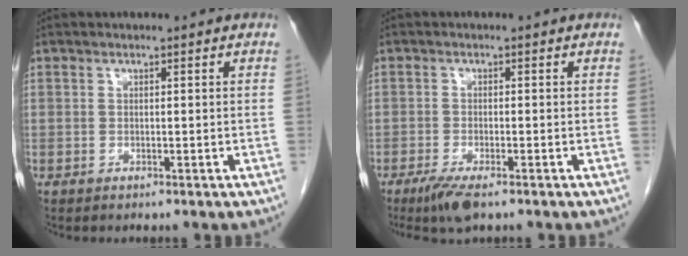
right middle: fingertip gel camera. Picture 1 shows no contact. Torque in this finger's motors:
{"motor_torque": [0.88, -0.76, 0.34, 0.08]}